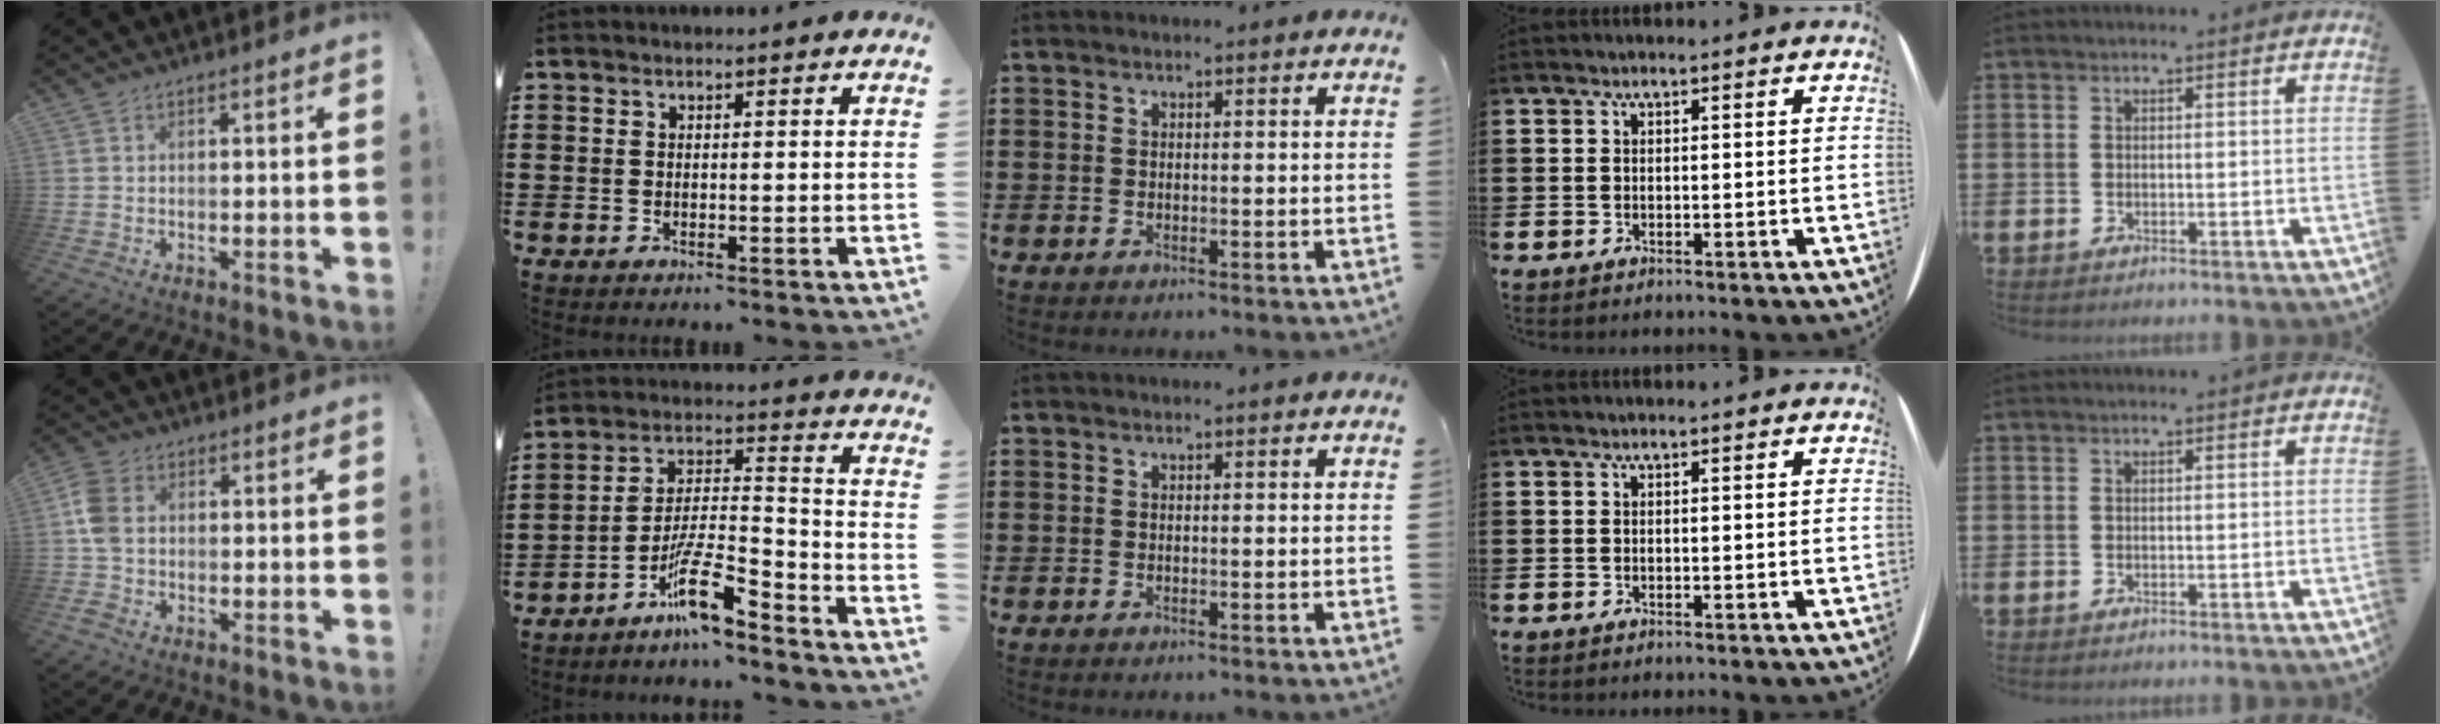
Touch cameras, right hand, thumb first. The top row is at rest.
{"thumb": {"total": 8.8, "force": [0.0, 6.4, 6.0], "torque": [-0.122, 0.010, 0.006]}, "index": {"total": 10.2, "force": [-7.8, 1.7, 6.4], "torque": [-0.122, 0.010, -0.148]}}